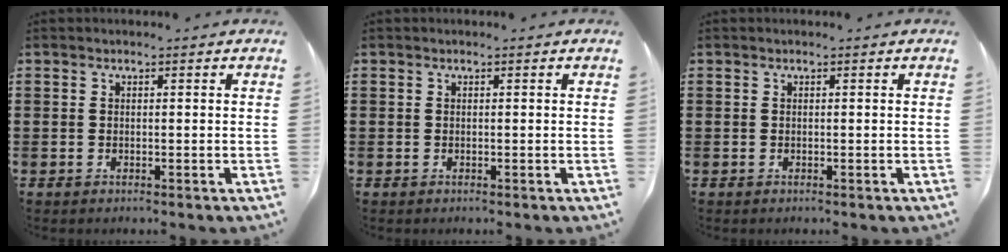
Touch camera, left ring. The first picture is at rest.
{"total": 0.0}
{"total": 0.0}